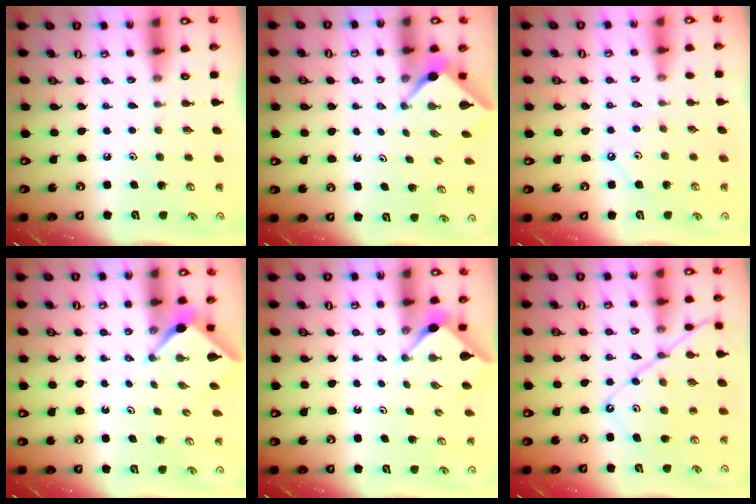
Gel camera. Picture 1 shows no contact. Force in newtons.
{"total": 2.4, "press": 2.4, "slide": 0.2}
{"total": 2.4, "press": 2.4, "slide": 0.4}
{"total": 2.4, "press": 2.4, "slide": 0.3}
{"total": 2.9, "press": 2.8, "slide": 0.3}
{"total": 11.7, "press": 11.7, "slide": 1.2}